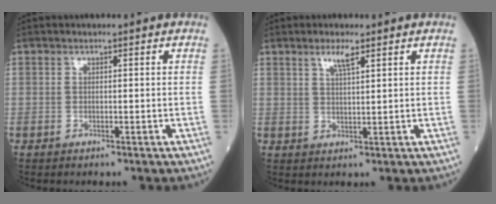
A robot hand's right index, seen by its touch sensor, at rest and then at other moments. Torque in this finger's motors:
{"motor_torque": [0.25, 0.18, 0.10, 0.05]}